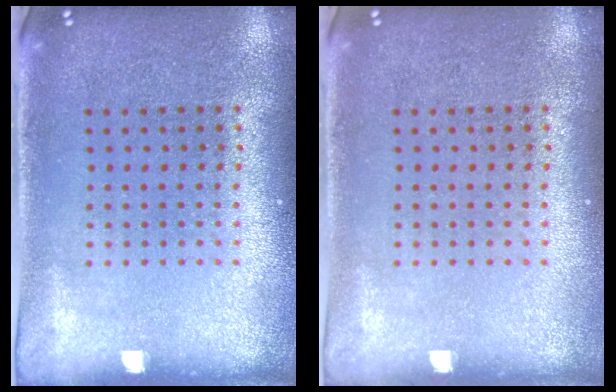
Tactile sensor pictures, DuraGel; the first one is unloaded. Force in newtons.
{"total": 0.0}